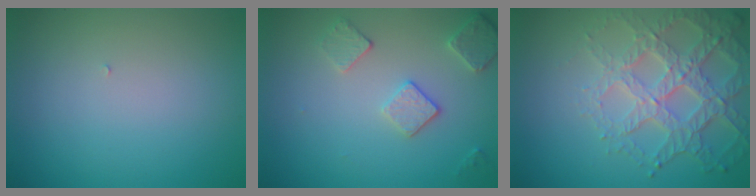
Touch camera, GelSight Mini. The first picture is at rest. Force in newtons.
{"total": 2.7, "press": 2.7, "slide": 0.7}
{"total": 5.9, "press": 4.7, "slide": 3.6}